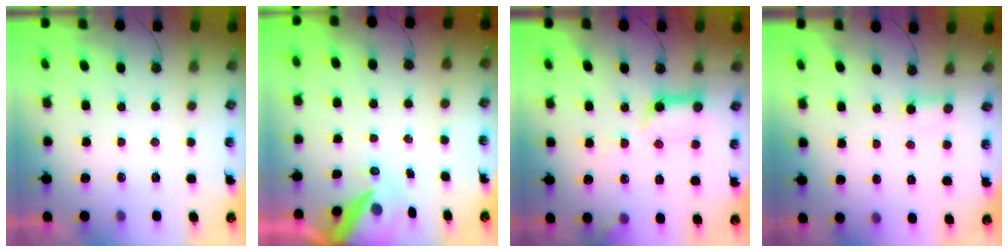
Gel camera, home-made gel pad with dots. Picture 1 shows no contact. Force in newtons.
{"total": 11.4, "press": 11.4, "slide": 1.2}
{"total": 11.4, "press": 11.4, "slide": 1.2}
{"total": 2.4, "press": 2.4, "slide": 0.0}